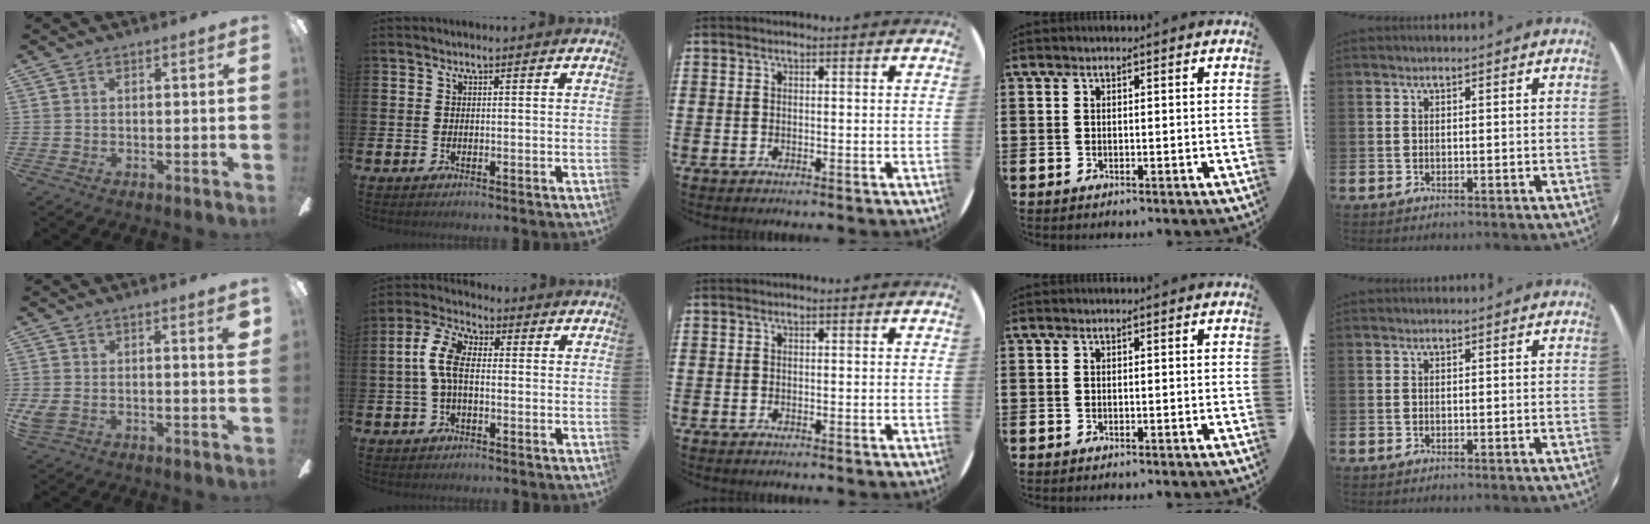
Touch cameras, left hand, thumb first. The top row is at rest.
{"thumb": {"total": 5.0, "force": [2.0, 1.8, 4.2], "torque": [-0.057, -0.012, 0.034]}, "index": {"total": 7.1, "force": [0.5, 3.8, 5.9], "torque": [-0.133, 0.012, 0.008]}}